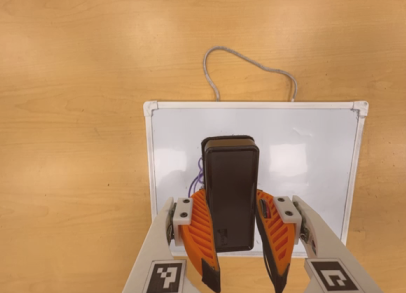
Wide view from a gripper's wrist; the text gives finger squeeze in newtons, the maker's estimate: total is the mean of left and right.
{"total": 9.1, "left": 8.2, "right": 9.9}